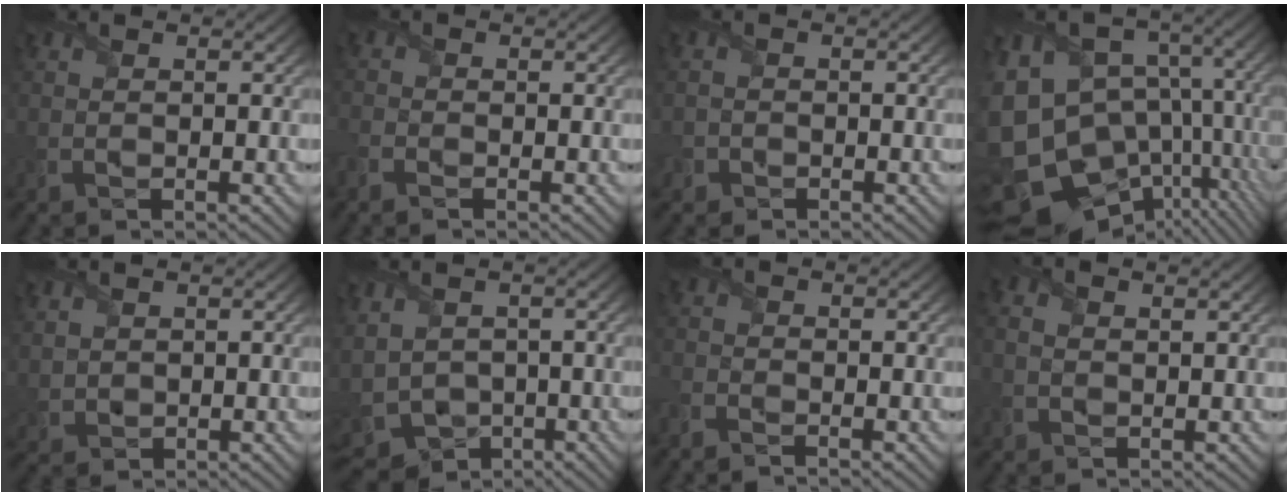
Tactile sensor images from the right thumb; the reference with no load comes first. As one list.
[{"total": 2.2, "force": [-1.5, 1.2, 1.1], "torque": [-0.029, -0.006, -0.035]}, {"total": 1.9, "force": [-1.2, 1.5, -0.1], "torque": [0.003, 0.003, -0.027]}, {"total": 17.9, "force": [-3.9, 13.7, 10.9], "torque": [-0.263, -0.031, -0.017]}, {"total": 2.0, "force": [1.1, 1.6, 0.5], "torque": [-0.031, -0.003, 0.027]}, {"total": 8.0, "force": [-1.5, 6.3, 4.7], "torque": [-0.139, -0.027, -0.027]}, {"total": 2.4, "force": [-2.2, 0.7, 0.8], "torque": [-0.021, -0.005, -0.054]}, {"total": 1.8, "force": [0.3, 1.0, 1.4], "torque": [-0.033, 0.001, 0.007]}]